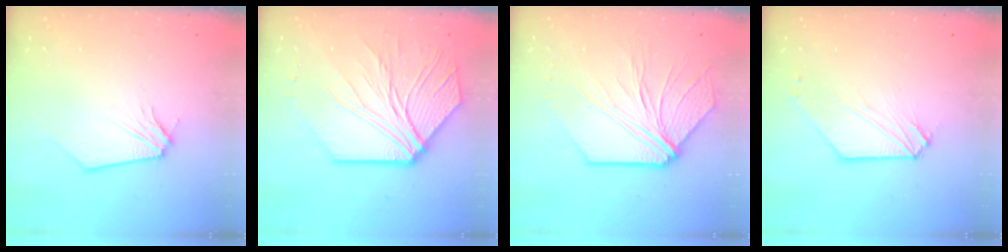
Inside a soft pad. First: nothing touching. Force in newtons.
{"total": 13.5, "press": 13.4, "slide": 1.8}
{"total": 11.5, "press": 11.4, "slide": 1.8}
{"total": 3.8, "press": 3.8, "slide": 0.4}